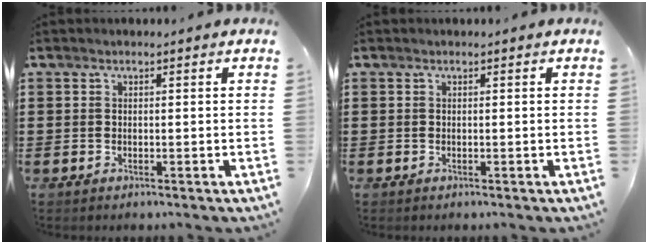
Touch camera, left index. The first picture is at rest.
{"total": 0.0}